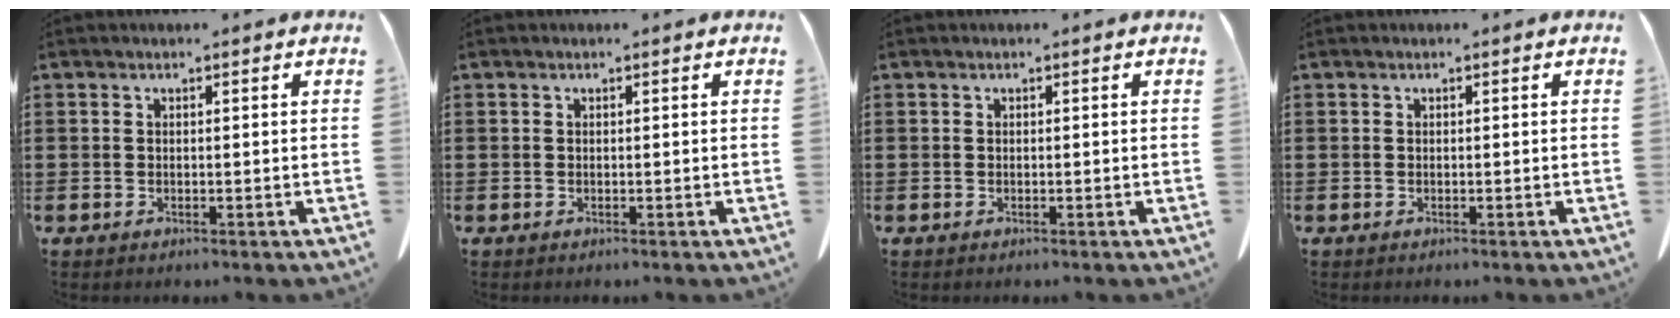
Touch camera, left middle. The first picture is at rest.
{"total": 0.0}
{"total": 0.0}
{"total": 0.0}